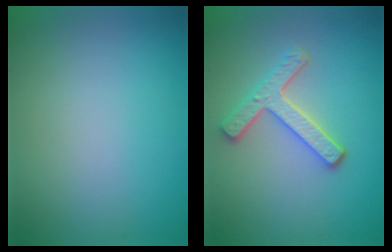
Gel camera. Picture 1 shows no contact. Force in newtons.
{"total": 3.6, "press": 3.0, "slide": 2.0}